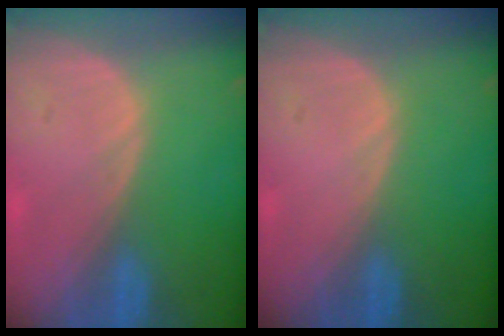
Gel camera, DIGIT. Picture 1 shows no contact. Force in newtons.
{"total": 0.0}